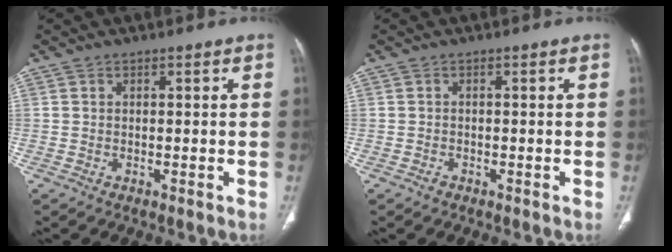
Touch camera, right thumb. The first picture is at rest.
{"total": 0.9, "force": [-0.6, 0.6, 0.3], "torque": [-0.006, 0.002, -0.012]}